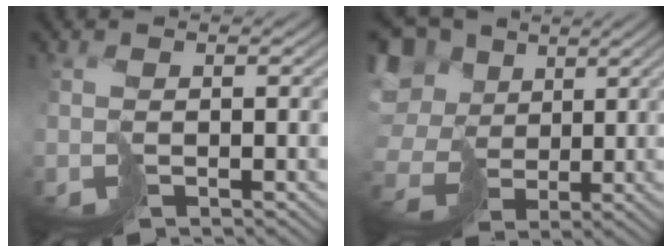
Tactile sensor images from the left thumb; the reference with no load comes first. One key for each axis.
{"total": 13.7, "fx": 3.0, "fy": 11.2, "fz": 7.4, "tx": -0.253, "ty": 0.000, "tz": 0.064}